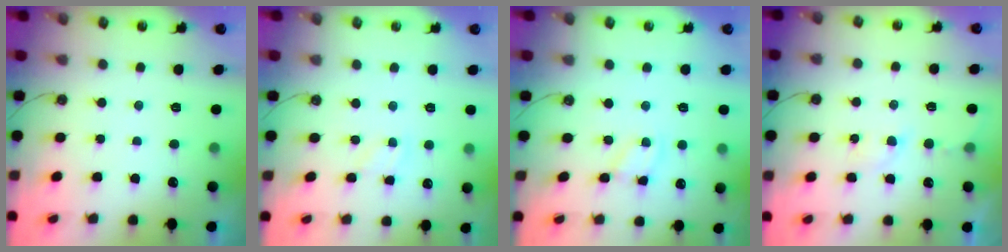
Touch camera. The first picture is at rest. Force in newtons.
{"total": 2.0, "press": 2.0, "slide": 0.3}
{"total": 1.9, "press": 1.8, "slide": 0.3}
{"total": 3.3, "press": 3.3, "slide": 0.5}